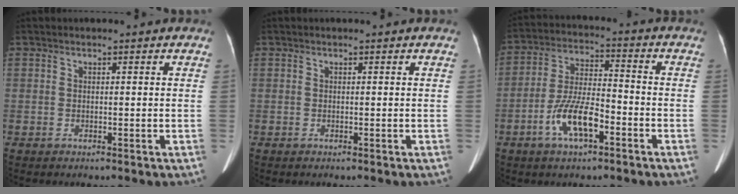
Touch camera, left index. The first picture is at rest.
{"total": 0.0}
{"total": 9.2, "force": [-4.4, 2.7, 7.6], "torque": [-0.156, -0.003, -0.083]}